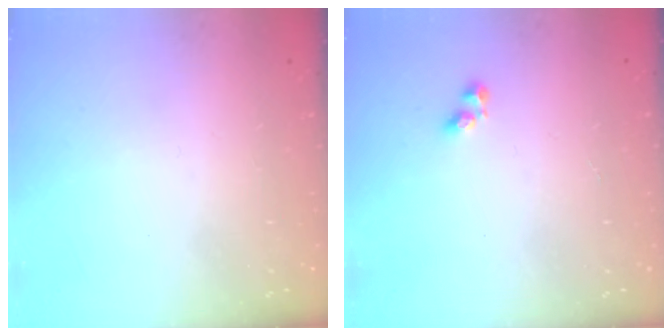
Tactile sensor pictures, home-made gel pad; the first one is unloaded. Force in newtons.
{"total": 3.1, "press": 3.1, "slide": 0.5}